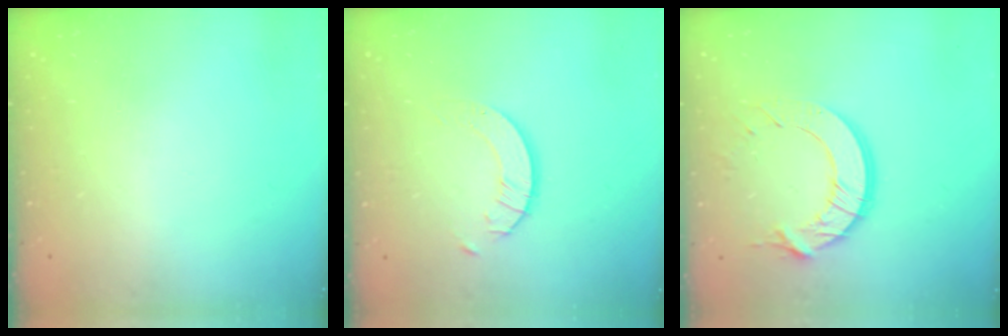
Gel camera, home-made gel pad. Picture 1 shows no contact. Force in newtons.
{"total": 2.7, "press": 2.7, "slide": 0.2}
{"total": 11.2, "press": 11.1, "slide": 1.3}